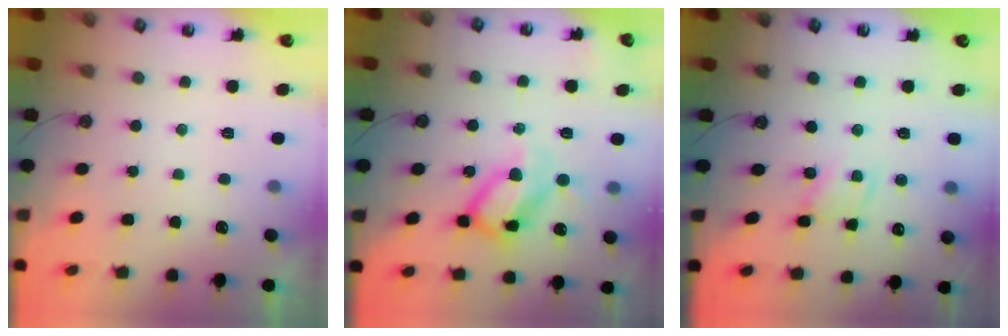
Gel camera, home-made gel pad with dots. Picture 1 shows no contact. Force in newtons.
{"total": 17.2, "press": 17.2, "slide": 0.9}
{"total": 1.8, "press": 1.8, "slide": 0.2}